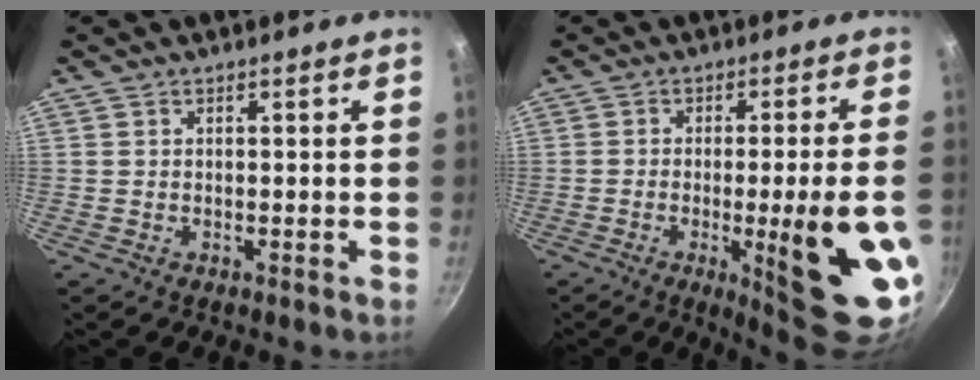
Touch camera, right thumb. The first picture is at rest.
{"total": 18.0, "force": [-4.9, 2.9, 17.1], "torque": [-0.208, 0.008, -0.055]}